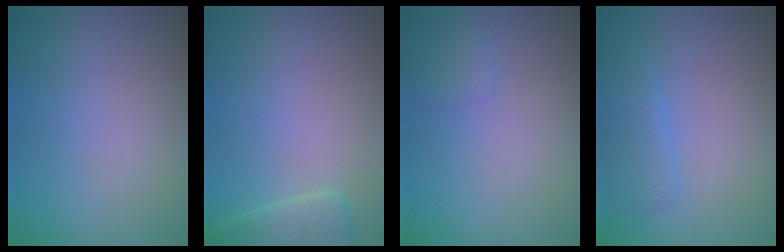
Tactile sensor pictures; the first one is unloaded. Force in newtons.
{"total": 2.6, "press": 2.6, "slide": 0.2}
{"total": 0.9, "press": 0.8, "slide": 0.1}
{"total": 2.2, "press": 2.2, "slide": 0.1}